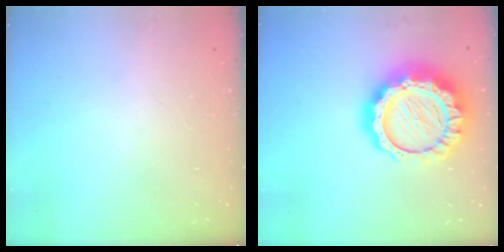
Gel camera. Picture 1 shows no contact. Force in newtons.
{"total": 20.7, "press": 20.7, "slide": 1.5}